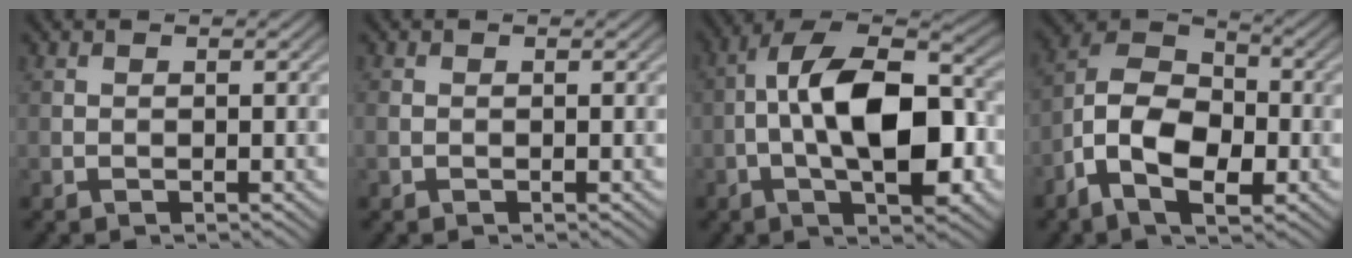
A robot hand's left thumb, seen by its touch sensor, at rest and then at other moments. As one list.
[{"total": 0.0}, {"total": 14.8, "force": [-2.1, 6.8, 13.0], "torque": [-0.204, 0.016, -0.041]}, {"total": 11.4, "force": [-4.6, 6.4, 8.2], "torque": [-0.173, -0.004, -0.101]}]